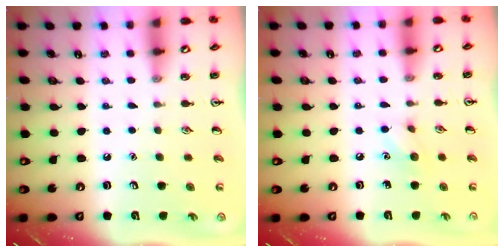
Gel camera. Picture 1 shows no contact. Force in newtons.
{"total": 6.1, "press": 5.8, "slide": 1.7}